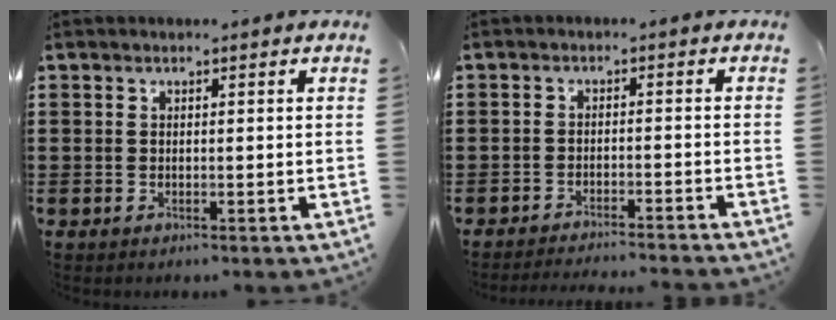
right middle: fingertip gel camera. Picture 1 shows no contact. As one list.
[{"total": 2.4, "force": [-2.4, -0.1, 0.2], "torque": [-0.007, 0.001, -0.051]}]